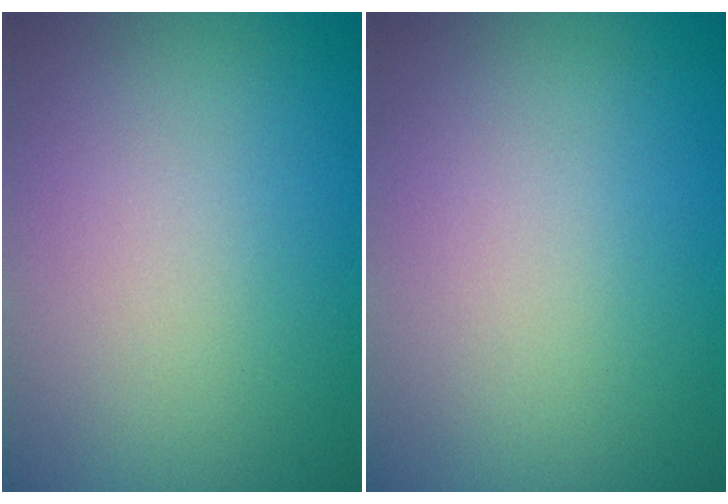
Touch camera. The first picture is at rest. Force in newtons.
{"total": 0.0}